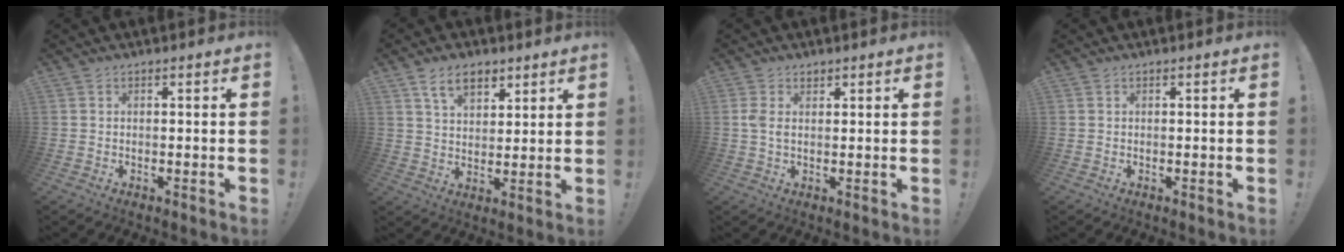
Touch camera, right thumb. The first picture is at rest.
{"total": 8.6, "force": [5.3, 4.8, 4.8], "torque": [-0.087, -0.010, 0.100]}
{"total": 2.9, "force": [1.0, 1.9, 2.0], "torque": [-0.040, 0.003, 0.020]}
{"total": 0.0}